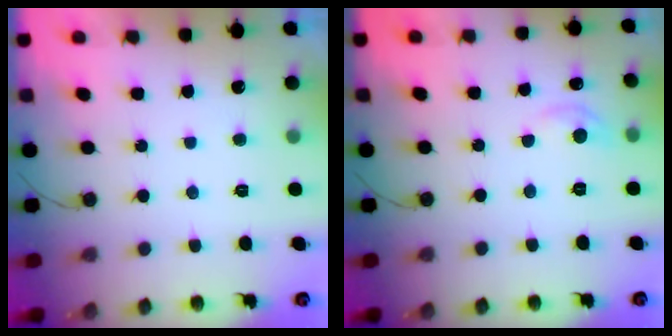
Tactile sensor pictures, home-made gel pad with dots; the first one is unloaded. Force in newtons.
{"total": 4.5, "press": 4.4, "slide": 0.6}